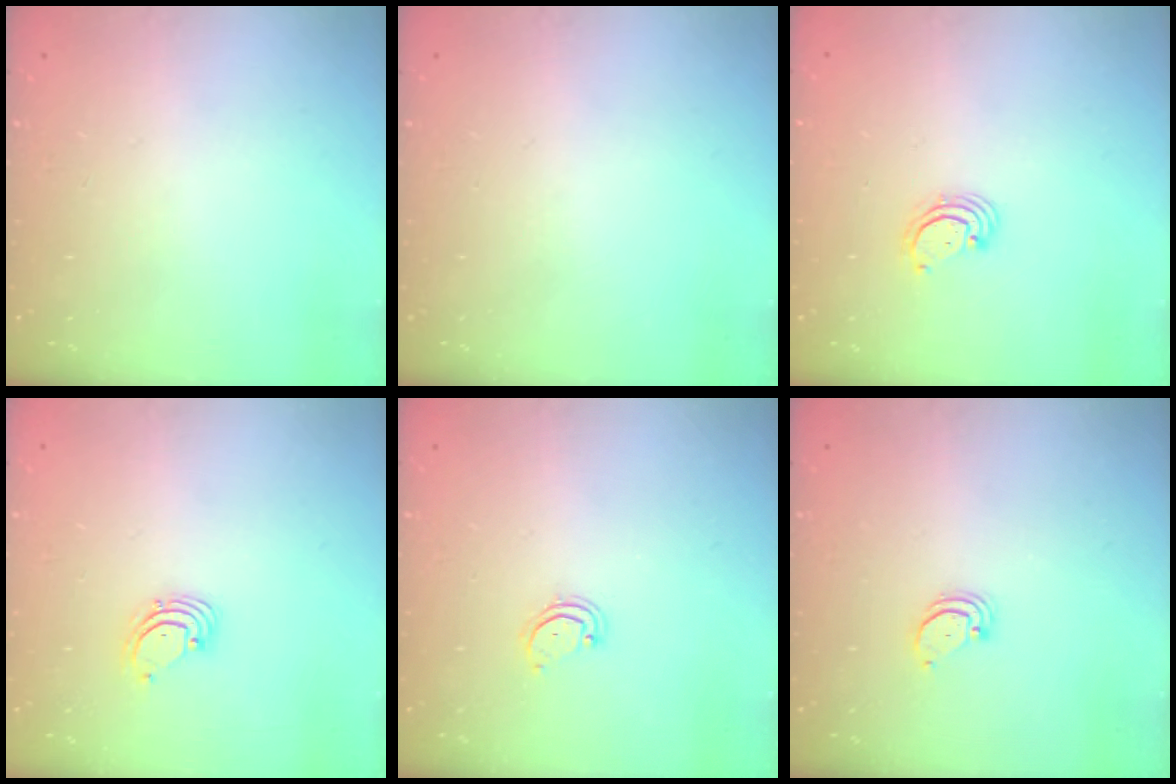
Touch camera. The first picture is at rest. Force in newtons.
{"total": 0.0}
{"total": 2.5, "press": 2.5, "slide": 0.3}
{"total": 1.6, "press": 1.6, "slide": 0.1}
{"total": 3.1, "press": 3.1, "slide": 0.2}
{"total": 2.0, "press": 2.0, "slide": 0.2}